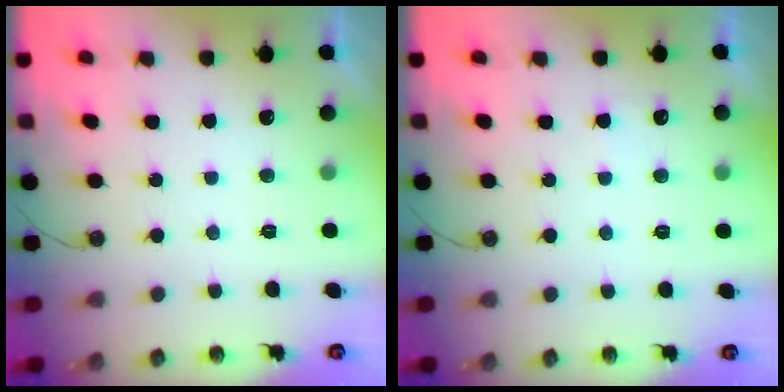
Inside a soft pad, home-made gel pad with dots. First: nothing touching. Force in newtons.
{"total": 3.9, "press": 3.9, "slide": 0.6}